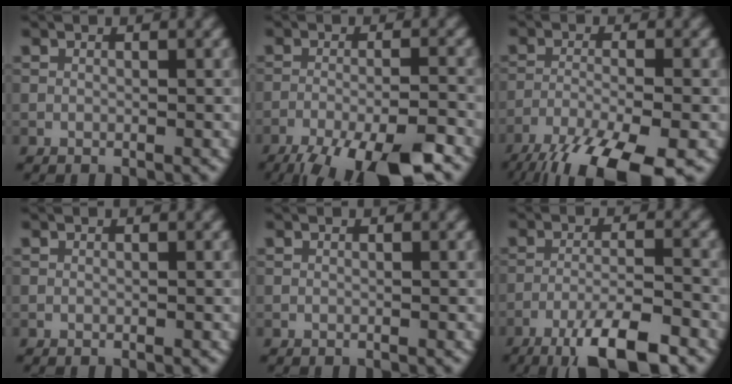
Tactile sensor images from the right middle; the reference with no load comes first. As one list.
[{"total": 11.5, "force": [-8.9, 2.5, 6.8], "torque": [-0.115, -0.030, -0.134]}, {"total": 10.8, "force": [-7.9, 2.4, 7.1], "torque": [-0.126, -0.034, -0.134]}, {"total": 0.0}, {"total": 0.0}, {"total": 7.5, "force": [-5.1, 1.4, 5.3], "torque": [-0.088, 0.002, -0.090]}]